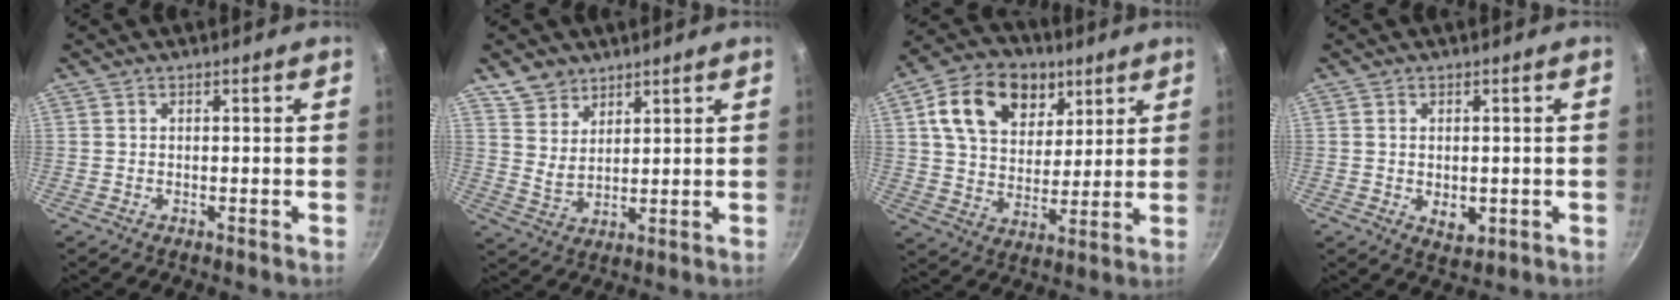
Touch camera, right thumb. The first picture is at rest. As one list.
[{"total": 6.5, "force": [4.7, 4.0, 1.8], "torque": [-0.012, -0.016, 0.094]}, {"total": 17.2, "force": [7.3, 12.2, 9.6], "torque": [-0.136, -0.015, 0.116]}, {"total": 4.2, "force": [-0.5, 2.7, 3.2], "torque": [-0.046, -0.011, -0.004]}]